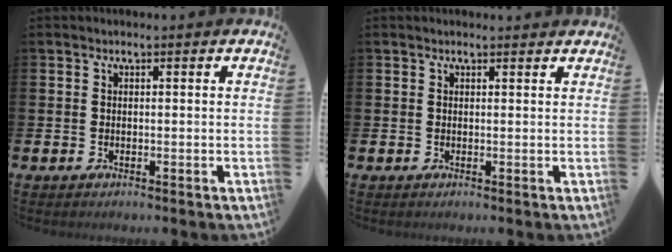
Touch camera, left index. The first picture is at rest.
{"total": 0.6, "force": [0.5, 0.1, 0.2], "torque": [0.005, -0.001, 0.008]}